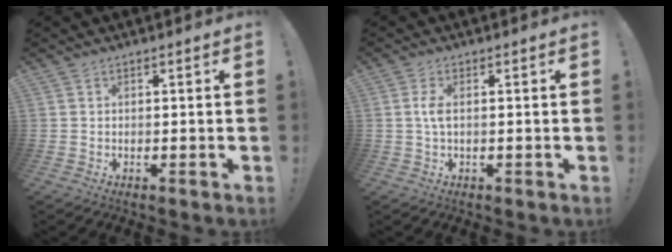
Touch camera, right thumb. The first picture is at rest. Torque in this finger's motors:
{"motor_torque": [0.17, 0.11, 0.68, -0.37, 0.21]}